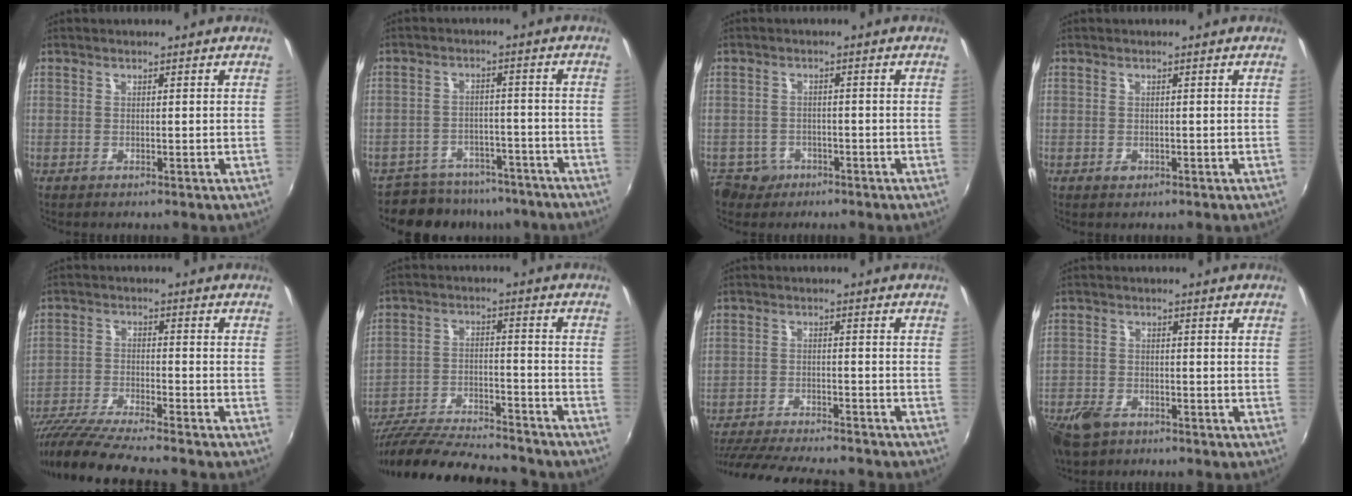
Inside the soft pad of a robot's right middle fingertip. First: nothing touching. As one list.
[{"total": 11.5, "force": [-9.7, 5.3, 3.1], "torque": [-0.073, 0.008, -0.131]}, {"total": 6.3, "force": [-3.3, 5.1, 1.5], "torque": [-0.056, 0.000, -0.051]}, {"total": 1.0, "force": [-0.5, 0.8, 0.4], "torque": [-0.005, -0.003, -0.008]}, {"total": 14.6, "force": [-12.8, 0.3, 7.0], "torque": [-0.152, -0.034, -0.229]}, {"total": 23.3, "force": [-20.0, 4.7, 11.0], "torque": [-0.208, -0.046, -0.309]}, {"total": 17.8, "force": [-15.7, 3.1, 7.9], "torque": [-0.158, -0.023, -0.237]}, {"total": 8.5, "force": [-5.7, 4.8, 4.1], "torque": [-0.116, -0.014, -0.107]}]